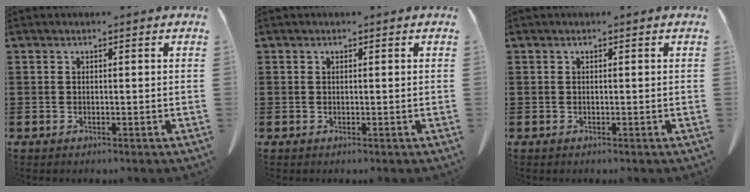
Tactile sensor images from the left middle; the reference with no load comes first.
{"total": 0.0}
{"total": 0.0}